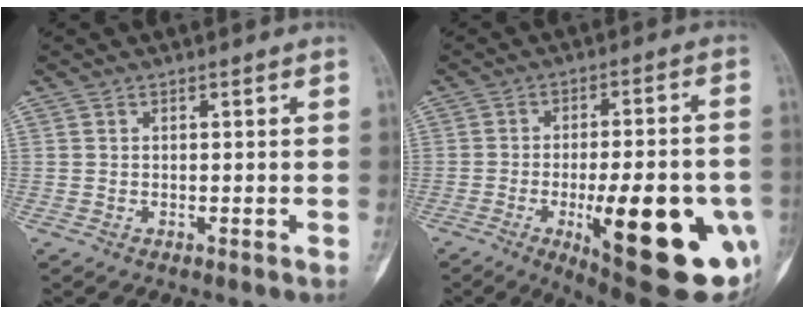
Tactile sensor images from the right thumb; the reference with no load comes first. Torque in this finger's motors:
{"motor_torque": [2.57, 2.44, 2.08, -0.69, 0.50]}